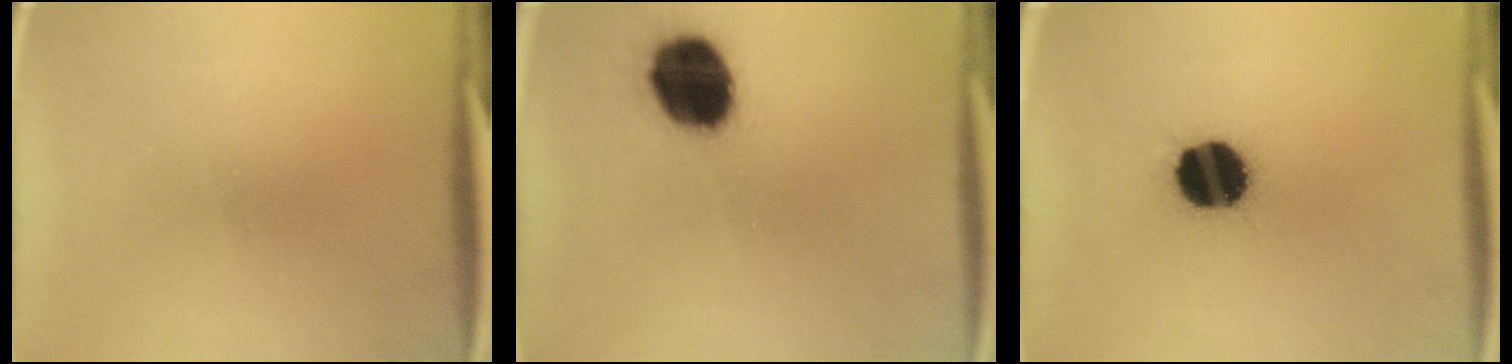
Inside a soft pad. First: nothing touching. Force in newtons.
{"total": 16.1}
{"total": 14.7}